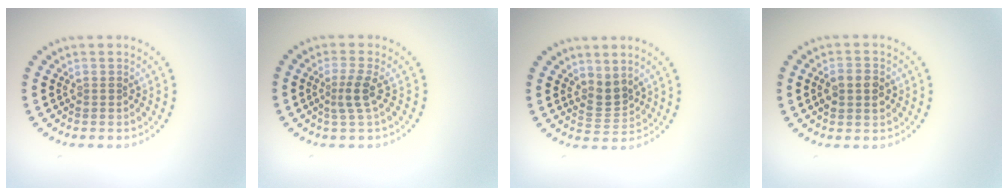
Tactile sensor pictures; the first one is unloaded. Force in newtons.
{"total": 2.0, "press": 1.5, "slide": 1.3}
{"total": 2.3, "press": 1.6, "slide": 1.6}
{"total": 2.9, "press": 2.9, "slide": 0.1}